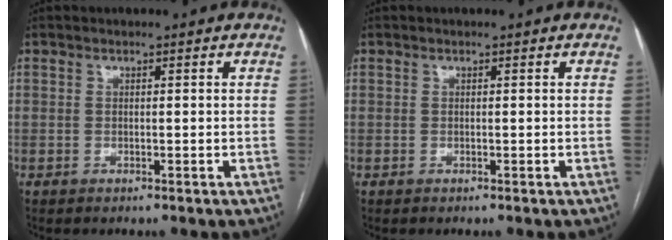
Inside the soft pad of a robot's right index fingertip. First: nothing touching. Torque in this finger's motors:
{"motor_torque": [0.00, 0.00, 0.00, 0.00]}